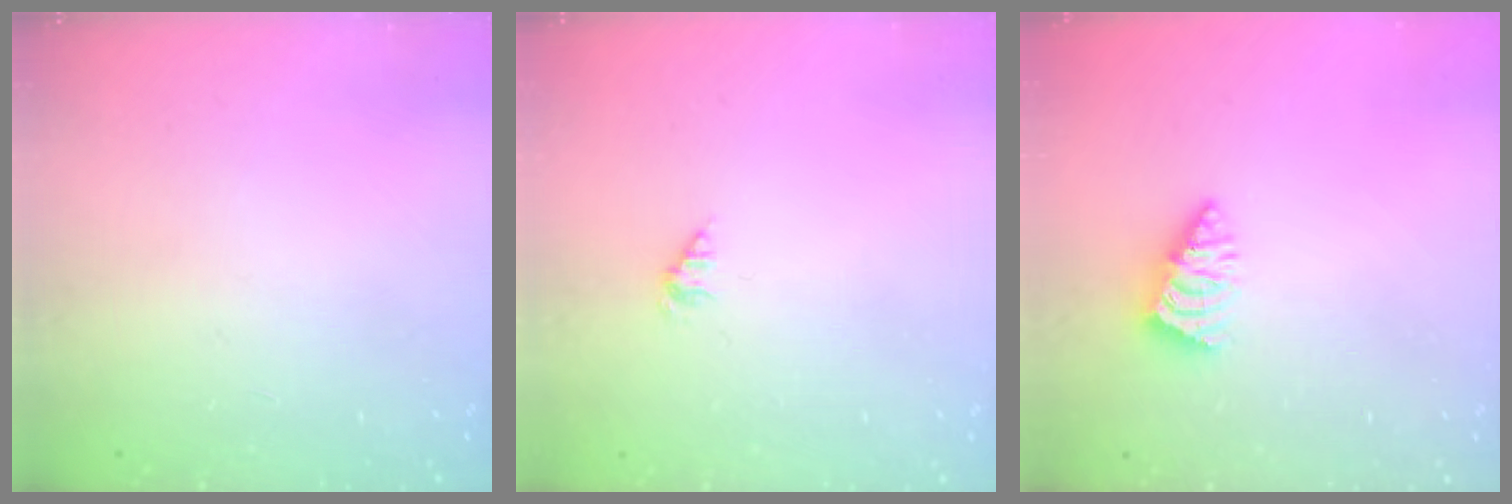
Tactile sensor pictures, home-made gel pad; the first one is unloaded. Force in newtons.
{"total": 1.2, "press": 1.2, "slide": 0.2}
{"total": 2.3, "press": 2.2, "slide": 0.4}